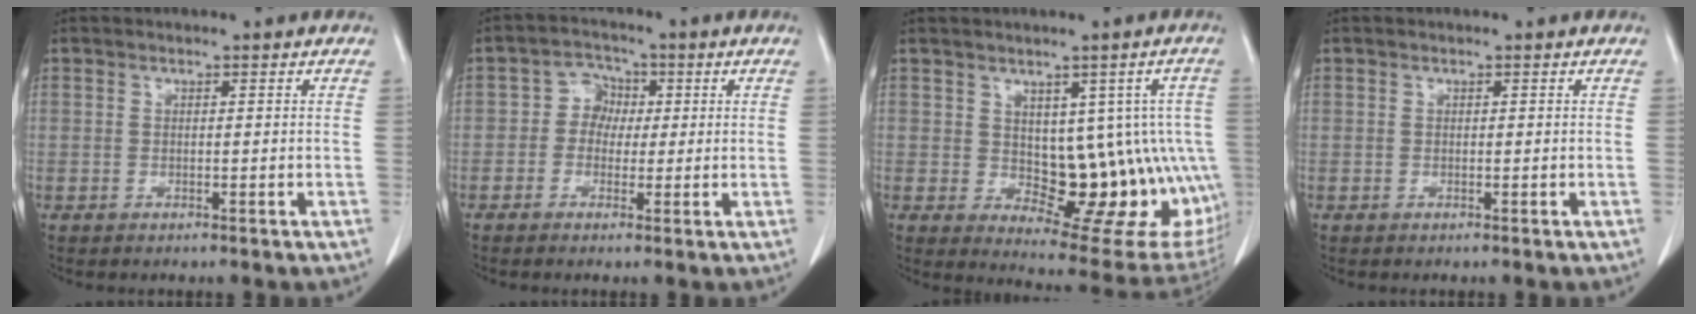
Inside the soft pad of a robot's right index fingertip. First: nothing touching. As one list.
[{"total": 3.9, "force": [0.0, 3.5, 1.8], "torque": [-0.027, 0.016, -0.006]}, {"total": 13.2, "force": [-0.3, 7.0, 11.2], "torque": [-0.111, 0.013, 0.020]}, {"total": 0.0}]